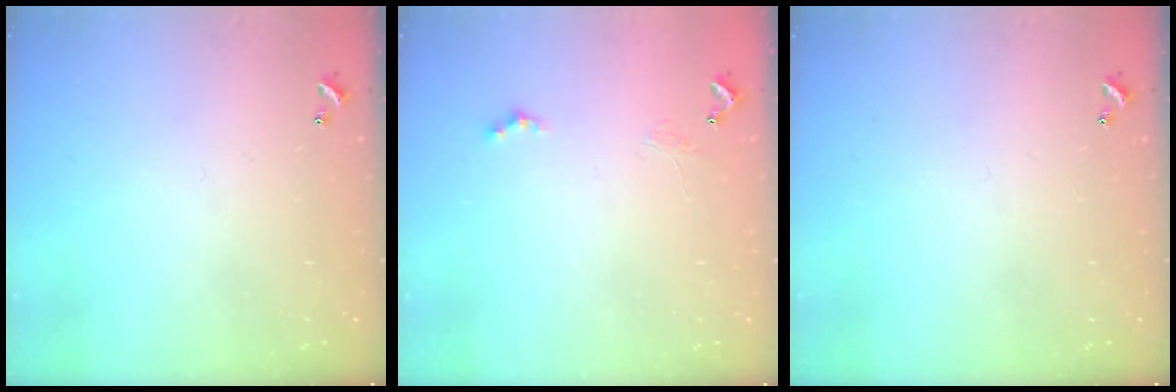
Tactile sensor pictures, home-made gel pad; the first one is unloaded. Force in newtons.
{"total": 0.0}
{"total": 0.0}